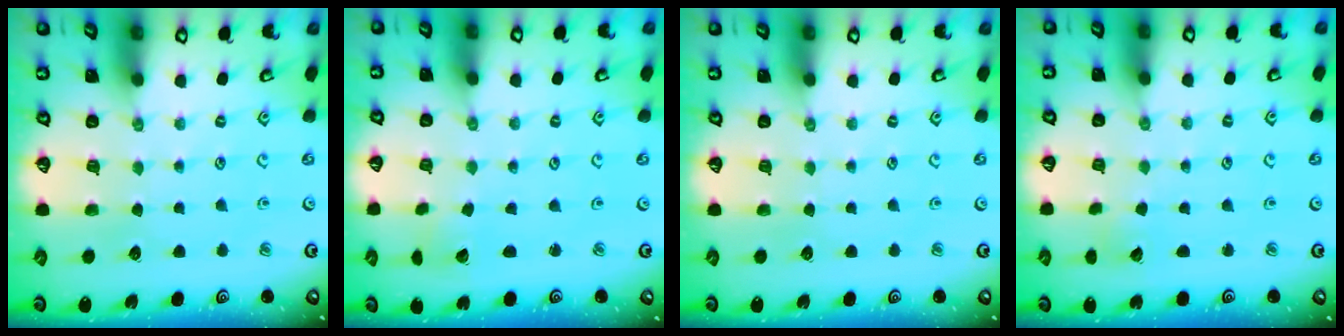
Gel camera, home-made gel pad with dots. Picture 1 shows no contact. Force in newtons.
{"total": 2.4, "press": 2.4, "slide": 0.1}
{"total": 0.0}
{"total": 2.8, "press": 2.8, "slide": 0.2}